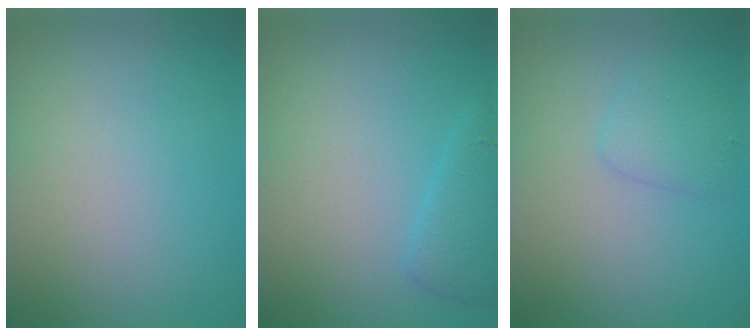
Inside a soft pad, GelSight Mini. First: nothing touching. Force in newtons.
{"total": 2.2, "press": 2.2, "slide": 0.2}
{"total": 1.7, "press": 1.7, "slide": 0.2}